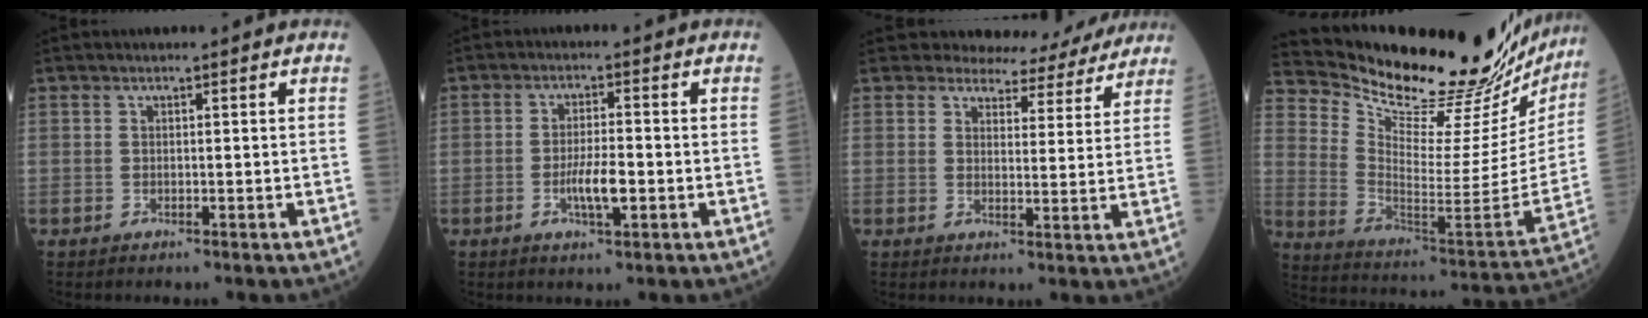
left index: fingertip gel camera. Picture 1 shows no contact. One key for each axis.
{"total": 4.7, "fx": -1.4, "fy": 1.0, "fz": 4.4, "tx": -0.086, "ty": -0.001, "tz": -0.025}
{"total": 10.6, "fx": 10.1, "fy": 3.1, "fz": 1.2, "tx": 0.005, "ty": -0.007, "tz": 0.106}
{"total": 30.2, "fx": 27.7, "fy": 4.0, "fz": 11.2, "tx": -0.190, "ty": -0.117, "tz": 0.375}